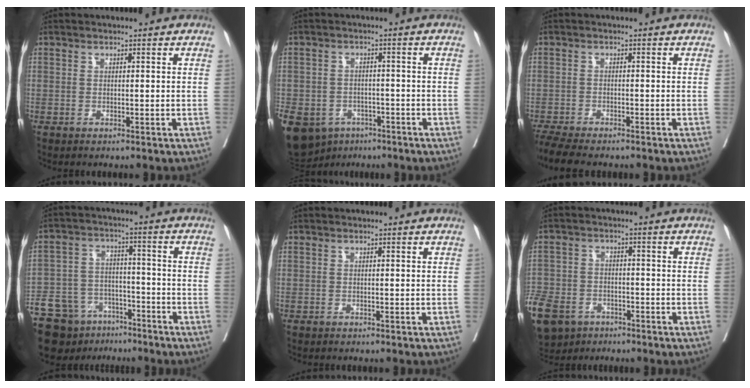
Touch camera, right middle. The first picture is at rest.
{"total": 18.1, "force": [-9.4, 13.6, 7.3], "torque": [-0.227, -0.012, -0.131]}
{"total": 7.8, "force": [-6.8, 1.3, 3.6], "torque": [-0.061, -0.014, -0.112]}
{"total": 17.1, "force": [-13.0, 9.0, 6.5], "torque": [-0.153, 0.009, -0.207]}
{"total": 0.7, "force": [-0.6, 0.1, 0.2], "torque": [-0.009, -0.003, -0.012]}
{"total": 19.8, "force": [-11.3, 13.8, 8.8], "torque": [-0.296, -0.023, -0.184]}